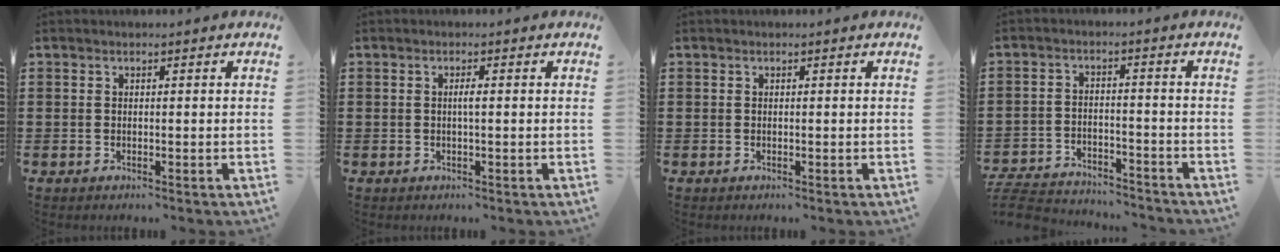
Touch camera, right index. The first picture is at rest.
{"total": 1.3, "force": [0.0, 0.1, 1.3], "torque": [-0.025, 0.000, -0.001]}
{"total": 0.0}
{"total": 5.2, "force": [-5.1, 0.7, 0.8], "torque": [-0.026, 0.002, -0.107]}